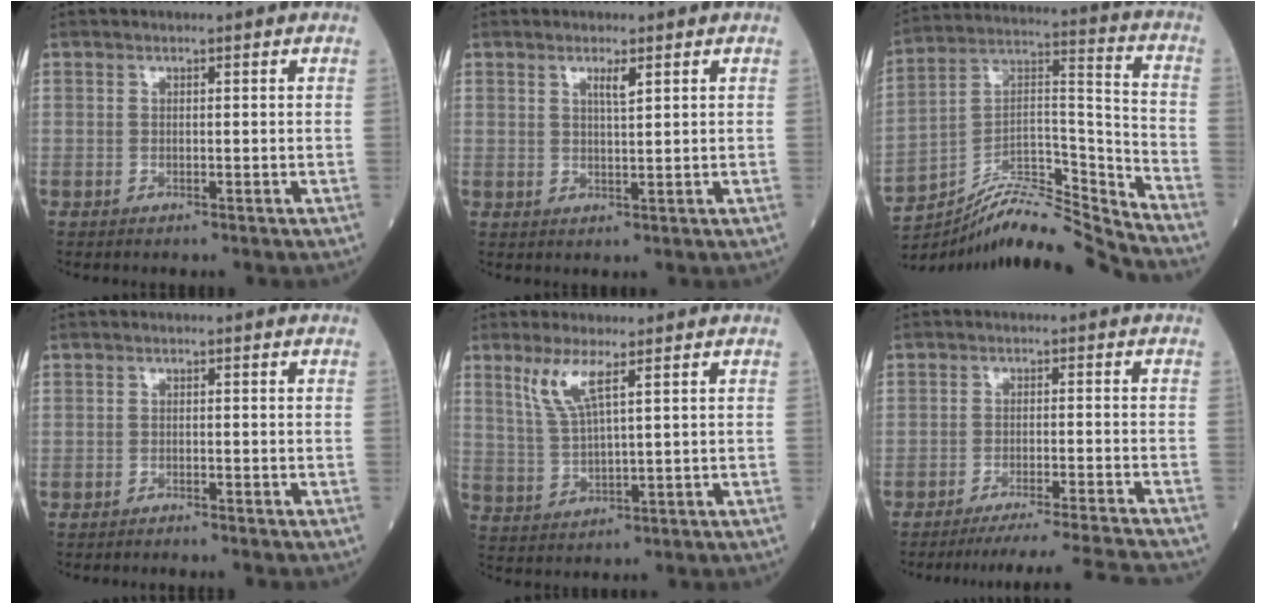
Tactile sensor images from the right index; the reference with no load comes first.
{"total": 2.0, "force": [1.1, -0.1, 1.7], "torque": [-0.033, -0.004, 0.019]}
{"total": 15.3, "force": [-15.1, -0.7, 2.4], "torque": [-0.034, 0.064, -0.265]}
{"total": 1.9, "force": [-1.9, -0.2, 0.4], "torque": [-0.005, 0.000, -0.025]}
{"total": 5.5, "force": [3.0, 0.2, 4.6], "torque": [-0.103, -0.002, 0.066]}
{"total": 13.9, "force": [-13.2, -2.4, 3.6], "torque": [-0.032, -0.022, -0.186]}